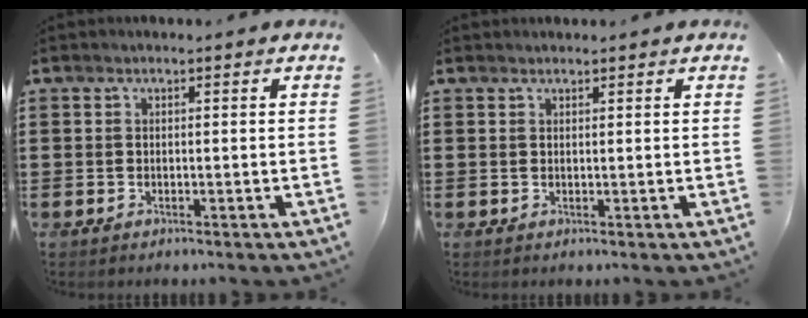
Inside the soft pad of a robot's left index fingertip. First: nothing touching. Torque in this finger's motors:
{"motor_torque": [-0.24, -0.23, -0.14, -0.01]}